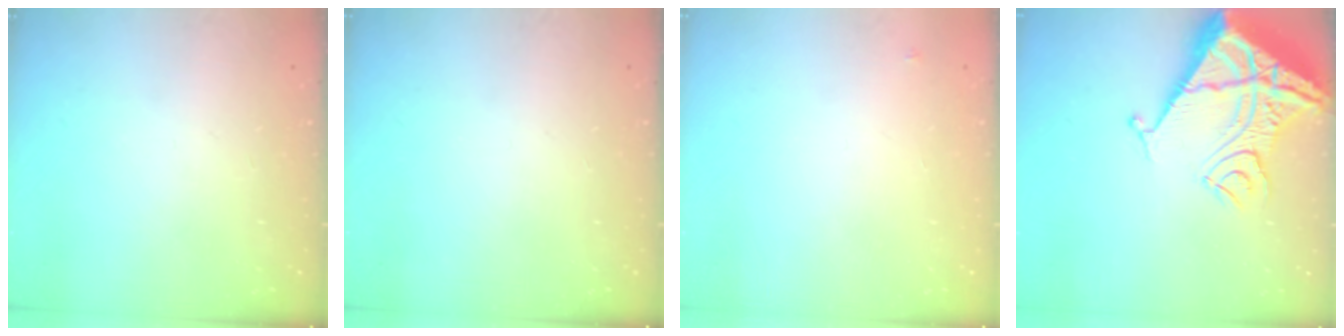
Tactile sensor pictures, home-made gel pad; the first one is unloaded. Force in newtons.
{"total": 0.0}
{"total": 2.6, "press": 2.6, "slide": 0.2}
{"total": 20.1, "press": 19.9, "slide": 2.1}